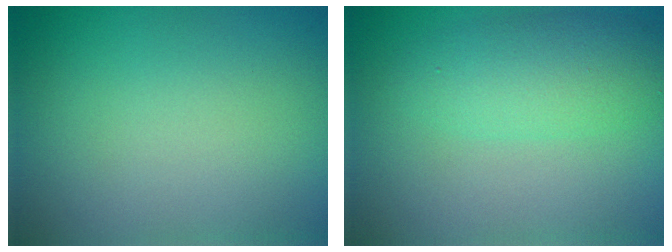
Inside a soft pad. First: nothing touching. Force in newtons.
{"total": 3.7, "press": 3.7, "slide": 0.2}